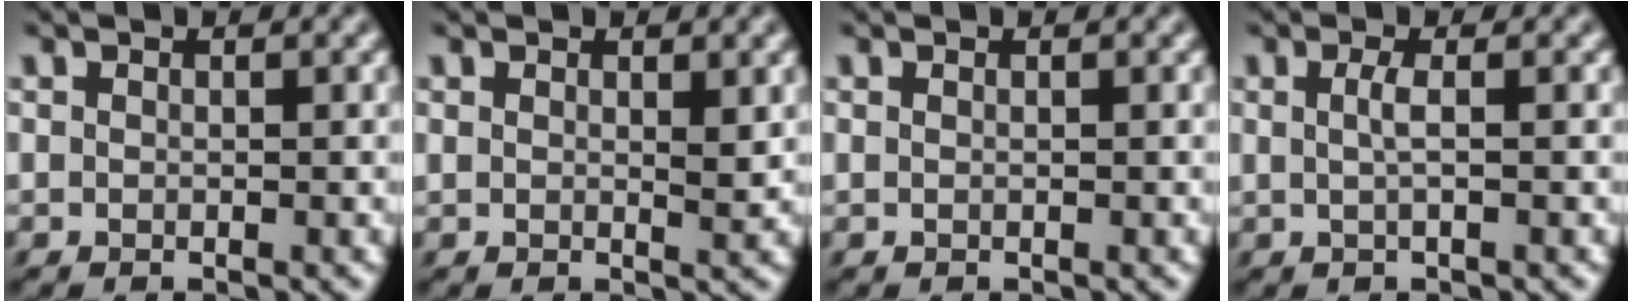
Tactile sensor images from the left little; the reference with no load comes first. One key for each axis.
{"total": 1.7, "fx": 0.8, "fy": 0.7, "fz": 1.4, "tx": -0.041, "ty": -0.002, "tz": 0.014}
{"total": 0.0}
{"total": 1.2, "fx": -0.1, "fy": -0.8, "fz": 0.9, "tx": -0.026, "ty": 0.003, "tz": -0.003}